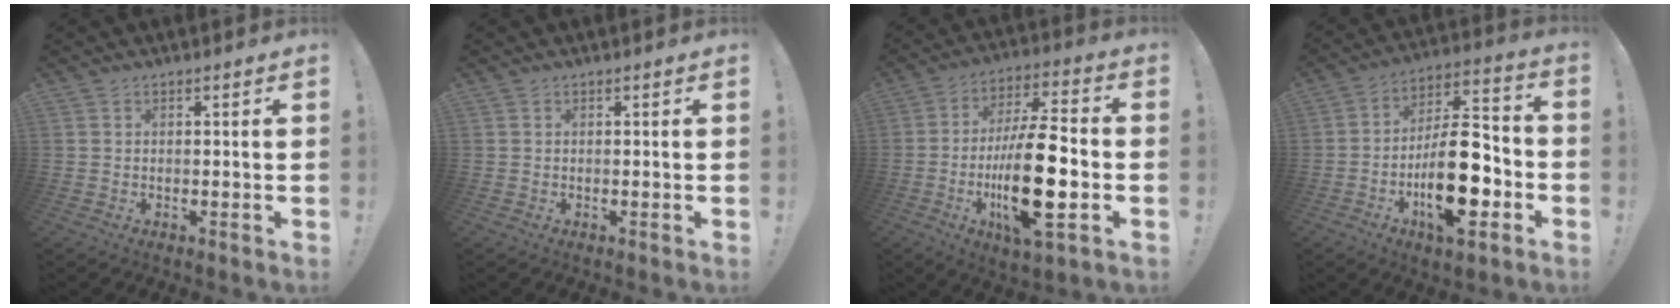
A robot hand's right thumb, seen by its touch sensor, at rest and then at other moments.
{"total": 0.0}
{"total": 21.5, "force": [-4.1, 6.8, 20.0], "torque": [-0.369, 0.002, -0.068]}
{"total": 20.0, "force": [-6.6, 8.9, 16.6], "torque": [-0.278, 0.034, -0.102]}